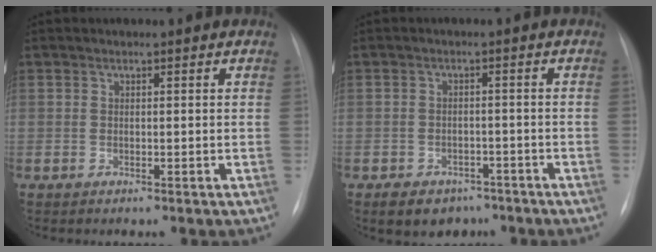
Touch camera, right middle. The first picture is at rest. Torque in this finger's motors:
{"motor_torque": [0.46, -0.40, 0.20, 0.04]}